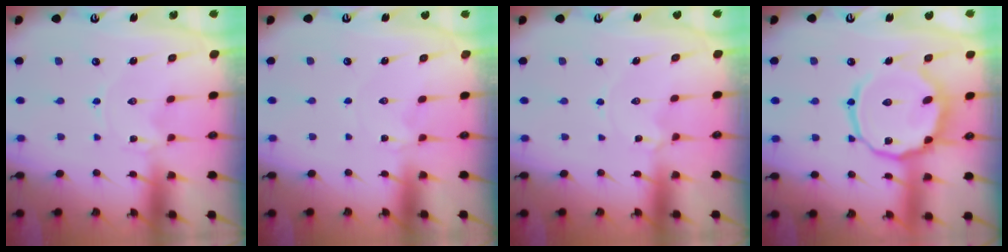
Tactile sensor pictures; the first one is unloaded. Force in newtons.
{"total": 1.4, "press": 1.4, "slide": 0.3}
{"total": 2.4, "press": 2.4, "slide": 0.3}
{"total": 15.9, "press": 15.9, "slide": 1.3}